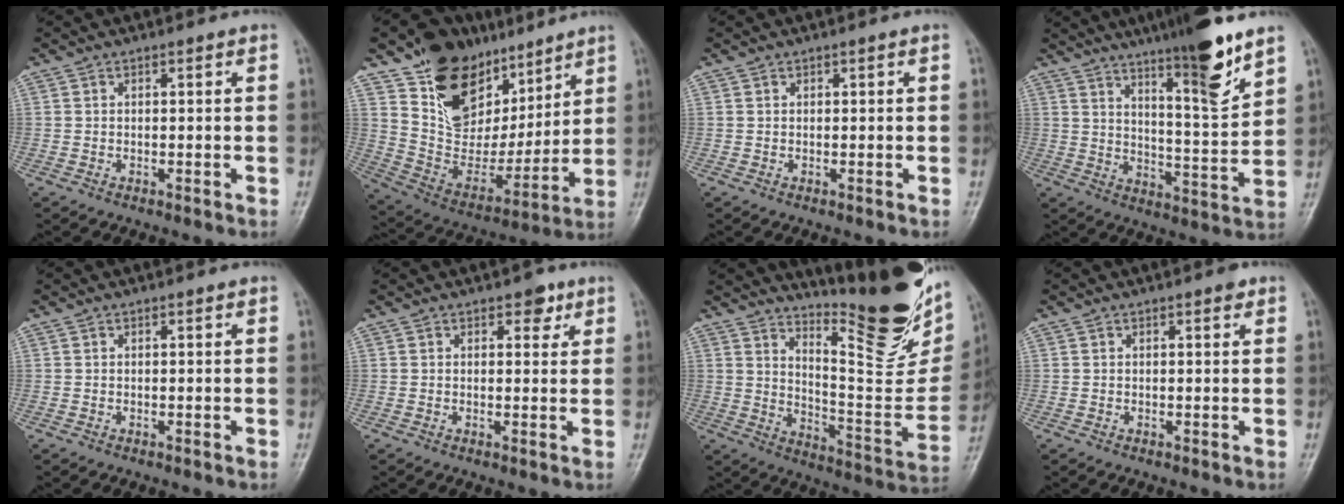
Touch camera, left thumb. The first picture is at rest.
{"total": 22.2, "force": [13.5, 13.8, 10.9], "torque": [-0.126, -0.060, 0.245]}
{"total": 0.0}
{"total": 14.6, "force": [10.0, 1.6, 10.5], "torque": [-0.147, -0.067, 0.161]}
{"total": 0.0}
{"total": 2.7, "force": [1.6, 1.7, 1.5], "torque": [0.000, -0.005, 0.018]}
{"total": 24.7, "force": [16.7, 6.4, 17.0], "torque": [-0.206, -0.112, 0.251]}
{"total": 1.1, "force": [0.6, 0.4, 0.7], "torque": [-0.008, -0.001, 0.006]}